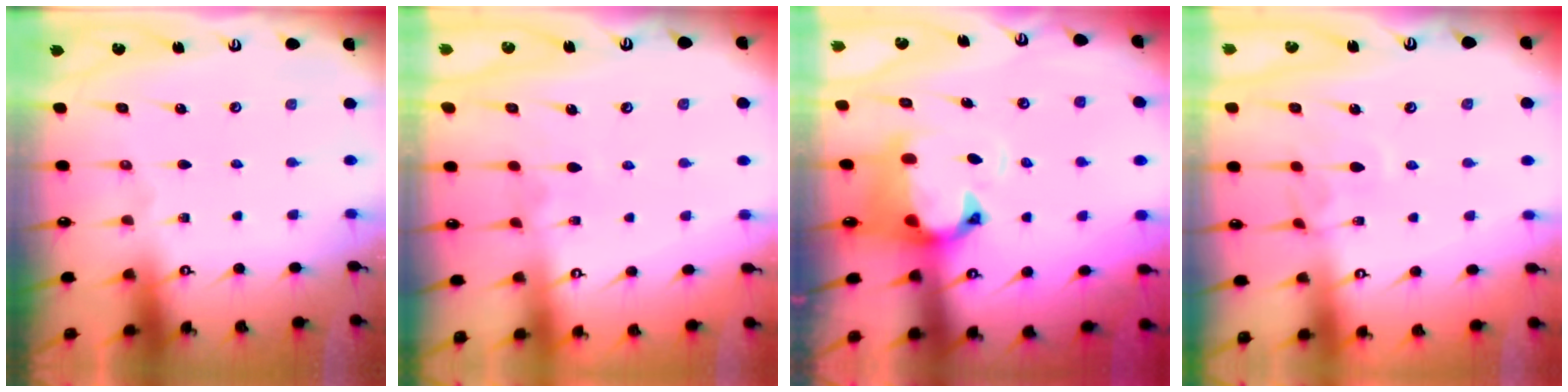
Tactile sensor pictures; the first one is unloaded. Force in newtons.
{"total": 2.9, "press": 2.8, "slide": 0.5}
{"total": 3.1, "press": 2.8, "slide": 1.3}
{"total": 3.0, "press": 3.0, "slide": 0.2}